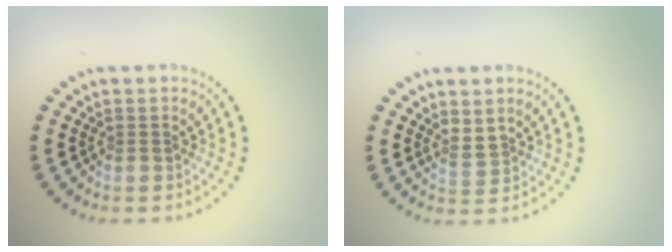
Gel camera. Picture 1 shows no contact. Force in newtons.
{"total": 1.6, "press": 1.2, "slide": 1.1}